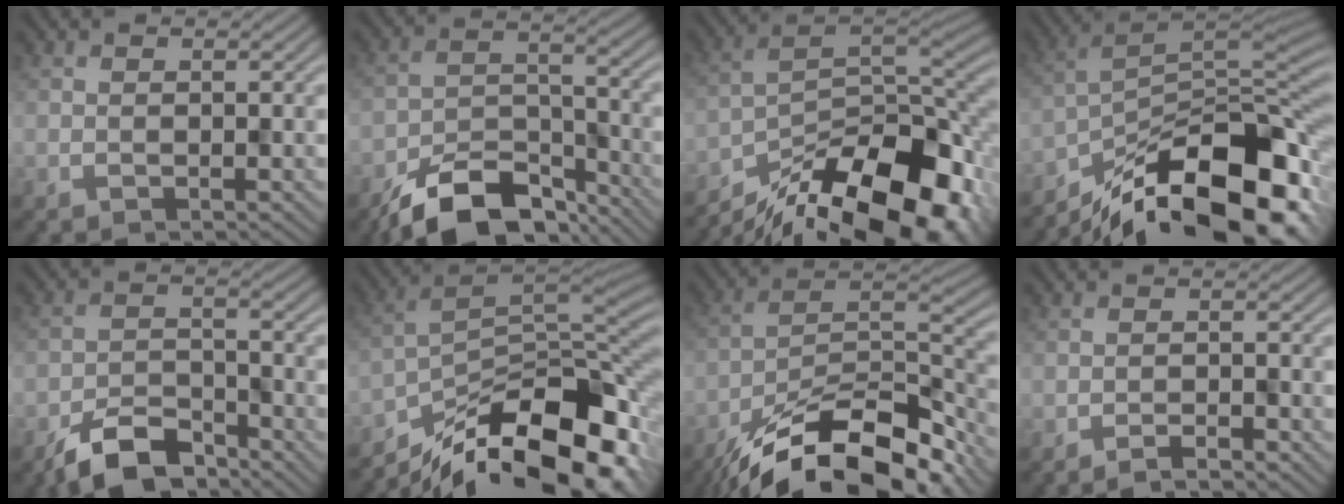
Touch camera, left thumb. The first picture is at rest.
{"total": 11.3, "force": [-8.7, 4.7, 5.5], "torque": [-0.095, -0.008, -0.158]}
{"total": 17.6, "force": [-11.7, 7.1, 11.2], "torque": [-0.203, -0.031, -0.184]}
{"total": 16.7, "force": [-11.0, 6.3, 10.9], "torque": [-0.205, -0.019, -0.174]}
{"total": 7.5, "force": [-5.9, 3.0, 3.5], "torque": [-0.063, -0.006, -0.123]}
{"total": 15.8, "force": [-10.6, 6.2, 10.0], "torque": [-0.188, -0.017, -0.170]}
{"total": 17.0, "force": [-12.5, 5.8, 10.1], "torque": [-0.200, -0.021, -0.205]}
{"total": 2.2, "force": [-1.9, 0.2, 1.1], "torque": [-0.019, 0.005, -0.036]}